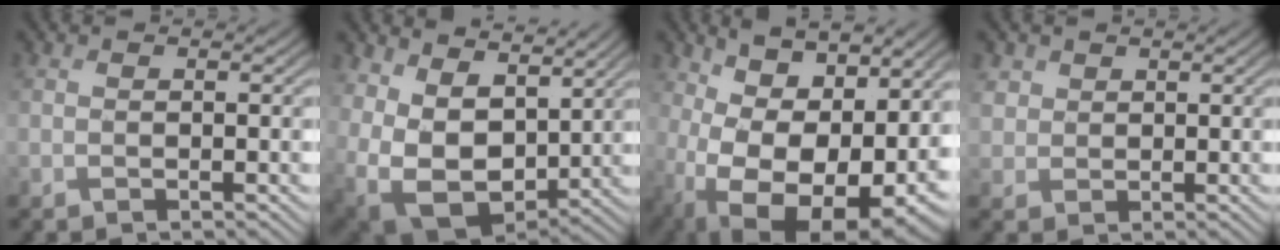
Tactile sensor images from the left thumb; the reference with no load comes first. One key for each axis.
{"total": 13.4, "fx": 3.1, "fy": 10.0, "fz": 8.3, "tx": -0.224, "ty": -0.025, "tz": 0.080}
{"total": 16.5, "fx": -0.3, "fy": 10.0, "fz": 13.2, "tx": -0.203, "ty": -0.036, "tz": 0.042}
{"total": 2.2, "fx": 1.1, "fy": 1.8, "fz": -0.4, "tx": -0.007, "ty": 0.002, "tz": 0.030}